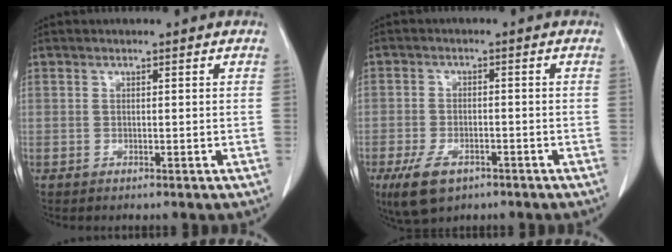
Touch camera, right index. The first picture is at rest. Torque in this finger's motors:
{"motor_torque": [-1.30, -0.23, -1.05, -0.21]}